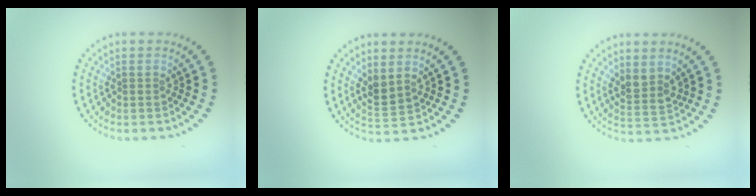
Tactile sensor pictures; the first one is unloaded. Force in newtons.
{"total": 2.0, "press": 1.7, "slide": 1.0}
{"total": 2.0, "press": 1.8, "slide": 1.0}